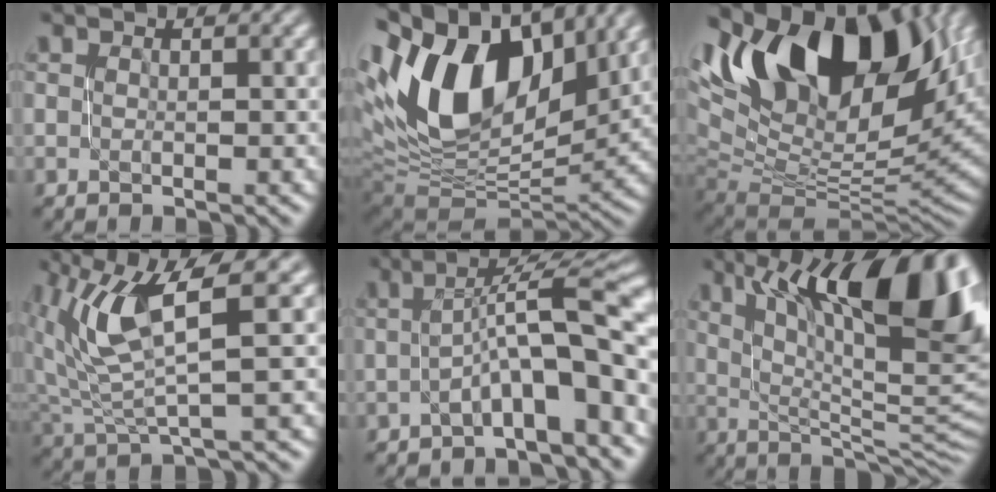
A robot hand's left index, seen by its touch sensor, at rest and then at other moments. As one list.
[{"total": 14.9, "force": [5.1, 9.0, 10.7], "torque": [-0.209, 0.021, 0.092]}, {"total": 16.6, "force": [8.3, 8.3, 11.8], "torque": [-0.195, 0.030, 0.144]}, {"total": 6.4, "force": [2.4, 1.6, 5.7], "torque": [-0.130, 0.002, 0.051]}, {"total": 8.5, "force": [-1.7, 1.8, 8.1], "torque": [-0.113, 0.028, -0.033]}, {"total": 16.0, "force": [7.1, 5.6, 13.2], "torque": [-0.174, 0.015, 0.124]}]